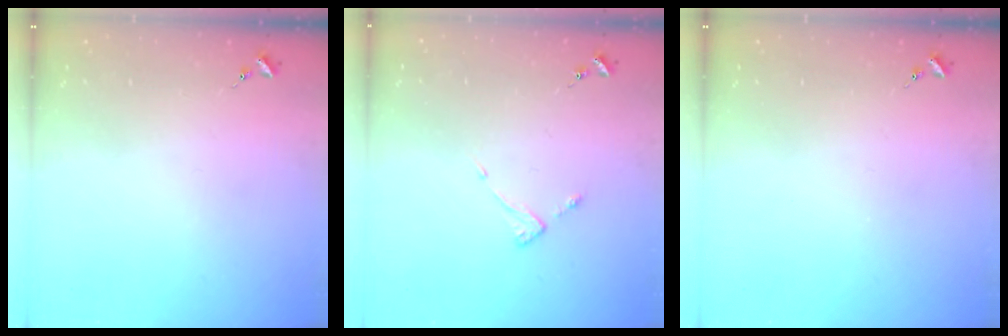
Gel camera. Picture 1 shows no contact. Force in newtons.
{"total": 3.2, "press": 3.2, "slide": 0.4}
{"total": 0.0}